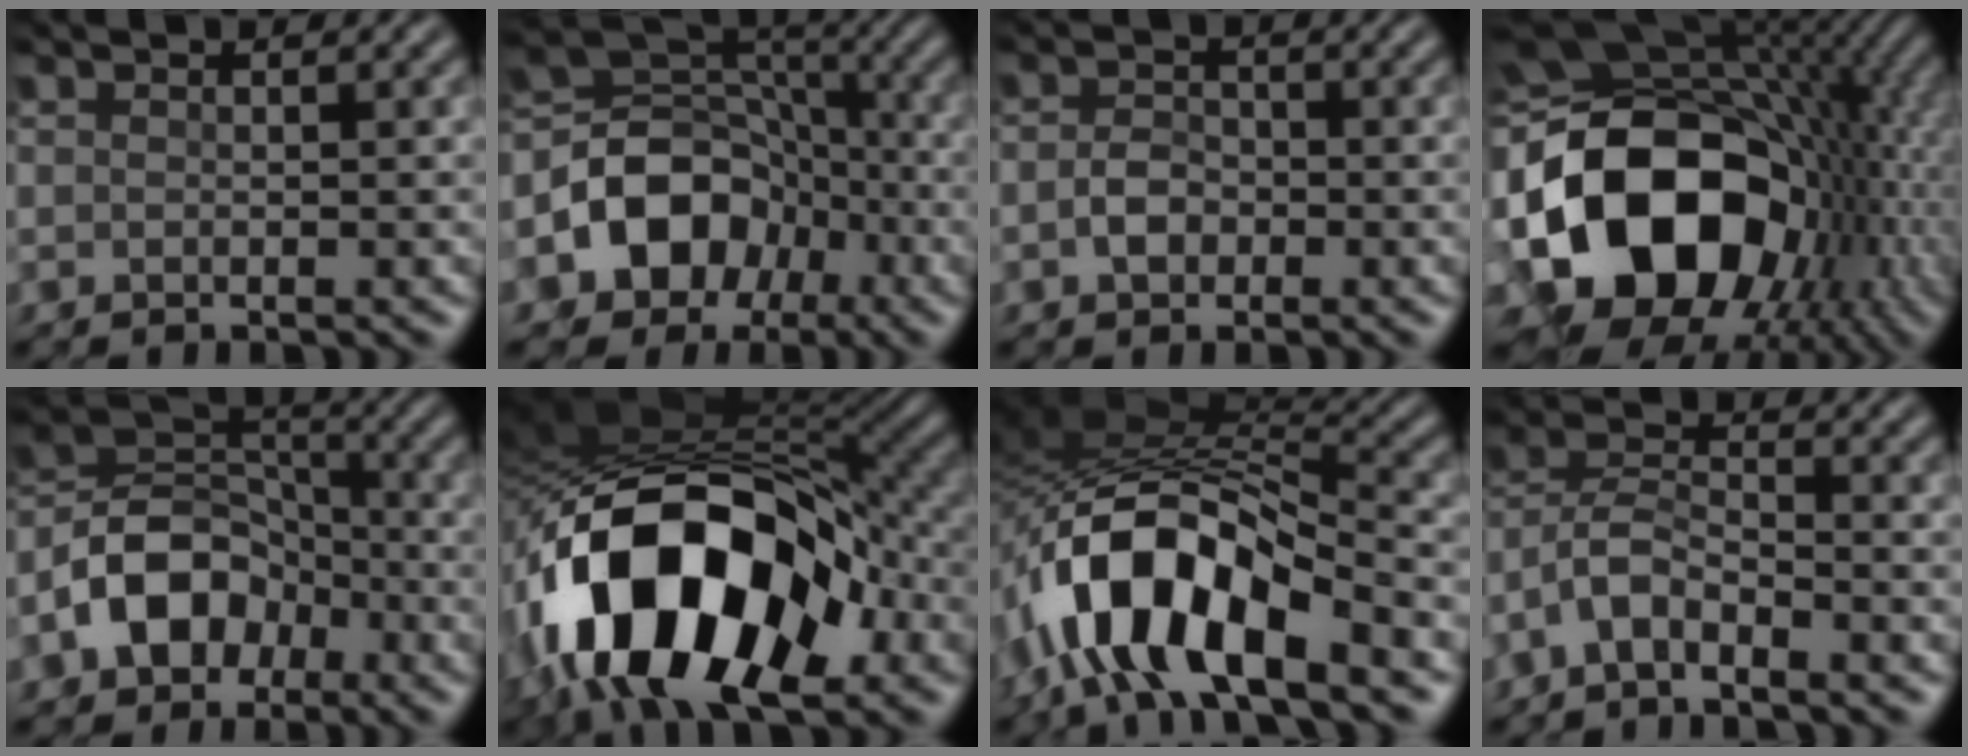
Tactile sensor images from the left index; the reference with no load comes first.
{"total": 8.6, "force": [-2.8, 6.8, 4.6], "torque": [-0.079, 0.016, -0.058]}
{"total": 1.9, "force": [-0.7, 1.3, 1.2], "torque": [-0.027, 0.006, -0.016]}
{"total": 18.8, "force": [-2.1, 13.7, 12.7], "torque": [-0.253, -0.016, -0.020]}
{"total": 7.8, "force": [-3.7, 5.4, 4.3], "torque": [-0.074, 0.010, -0.076]}
{"total": 16.7, "force": [-5.6, 8.6, 13.2], "torque": [-0.238, 0.002, -0.101]}
{"total": 12.2, "force": [-5.4, 4.6, 9.9], "torque": [-0.198, 0.008, -0.099]}
{"total": 3.8, "force": [-2.6, 1.2, 2.4], "torque": [-0.054, 0.015, -0.058]}